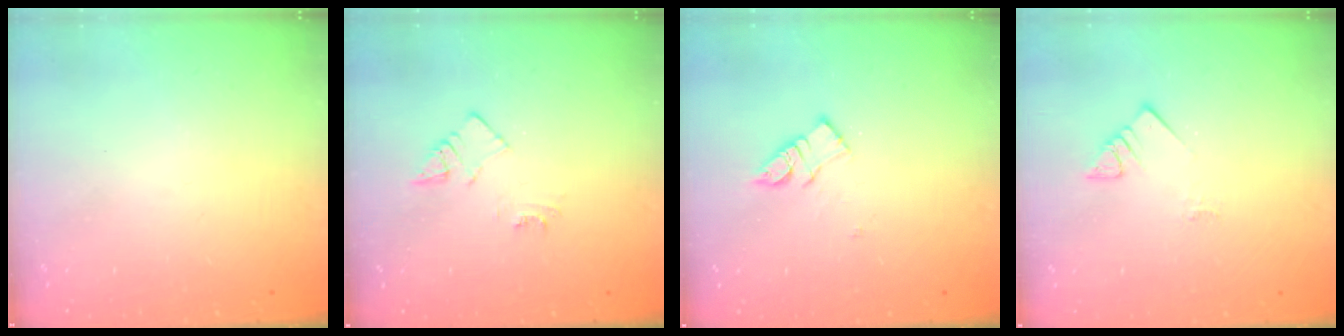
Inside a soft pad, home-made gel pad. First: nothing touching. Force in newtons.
{"total": 5.5, "press": 5.4, "slide": 0.7}
{"total": 9.1, "press": 9.1, "slide": 0.4}
{"total": 3.6, "press": 3.6, "slide": 0.6}